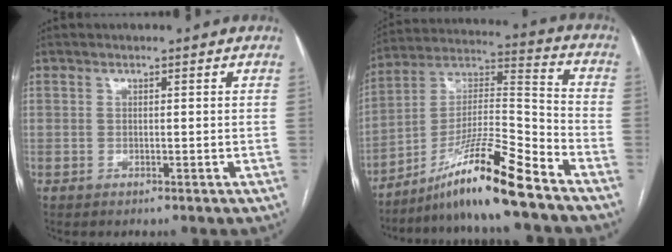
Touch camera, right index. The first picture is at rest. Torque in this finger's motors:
{"motor_torque": [0.97, -1.17, 0.91, 0.21]}